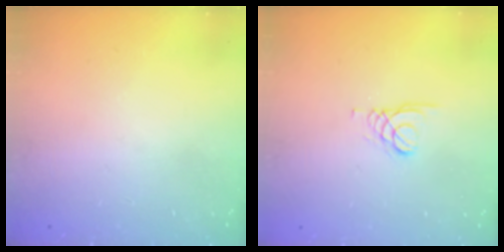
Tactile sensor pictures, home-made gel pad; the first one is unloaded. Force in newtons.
{"total": 1.6, "press": 1.5, "slide": 0.2}